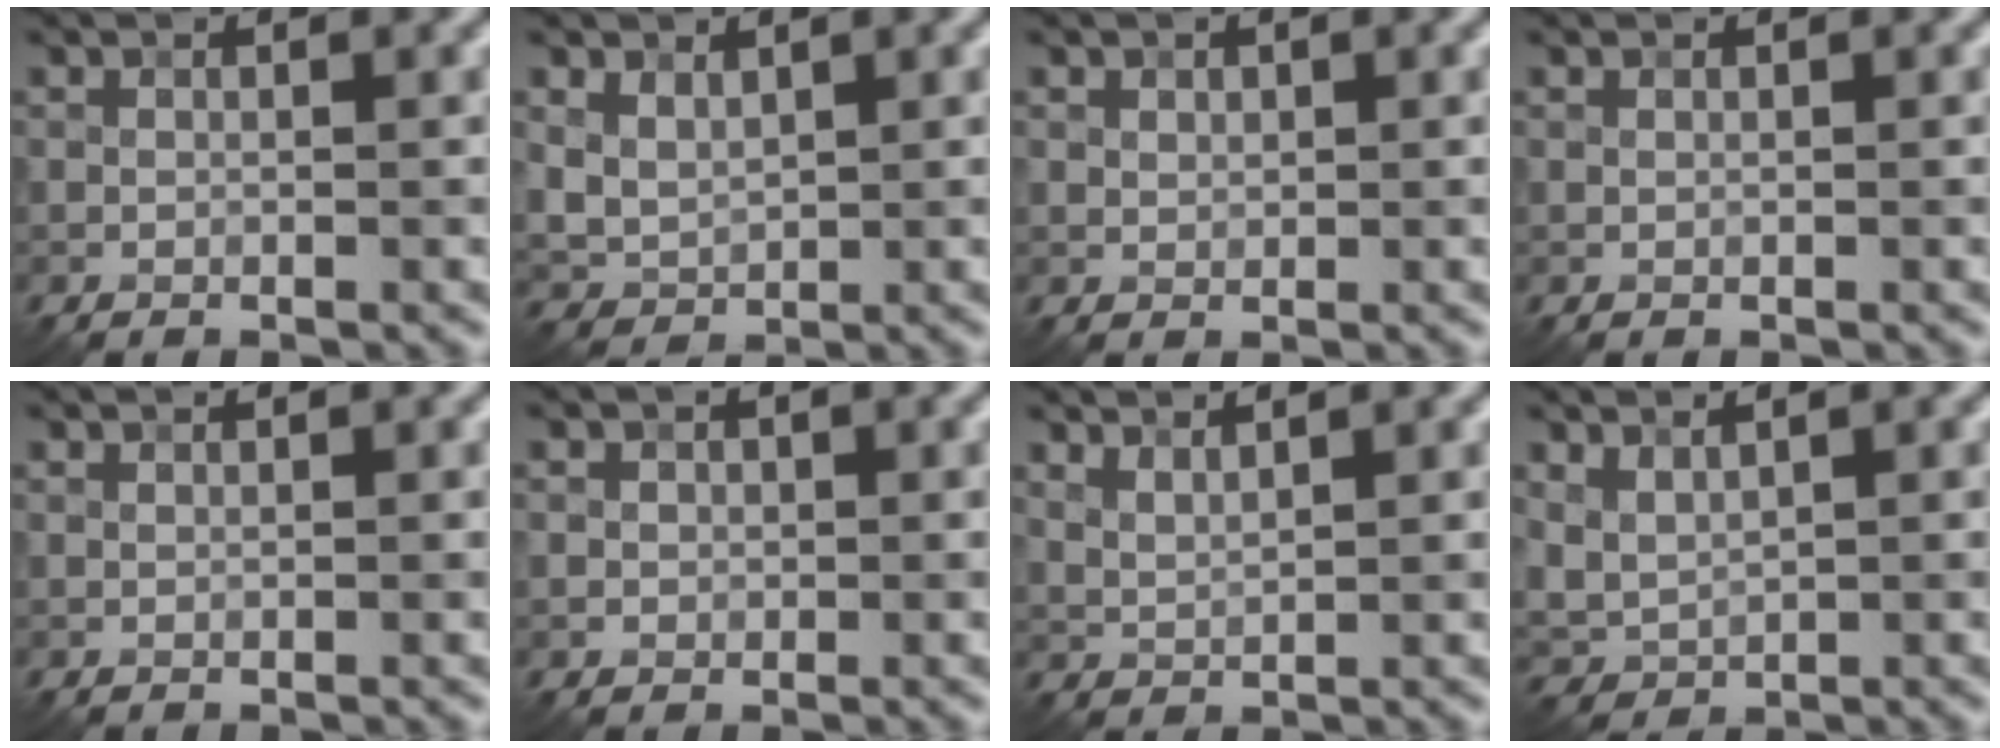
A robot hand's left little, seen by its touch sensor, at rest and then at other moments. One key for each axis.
{"total": 2.6, "fx": 1.3, "fy": 1.8, "fz": 1.3, "tx": -0.031, "ty": -0.004, "tz": 0.029}
{"total": 0.8, "fx": 0.4, "fy": 0.7, "fz": 0.2, "tx": -0.003, "ty": -0.002, "tz": 0.009}
{"total": 0.0}
{"total": 0.0}
{"total": 0.9, "fx": 0.1, "fy": 0.9, "fz": 0.2, "tx": 0.004, "ty": -0.005, "tz": 0.003}
{"total": 2.0, "fx": 1.8, "fy": 0.5, "fz": 0.9, "tx": -0.023, "ty": 0.000, "tz": 0.037}
{"total": 2.0, "fx": 1.4, "fy": 1.1, "fz": 1.1, "tx": -0.028, "ty": -0.004, "tz": 0.035}